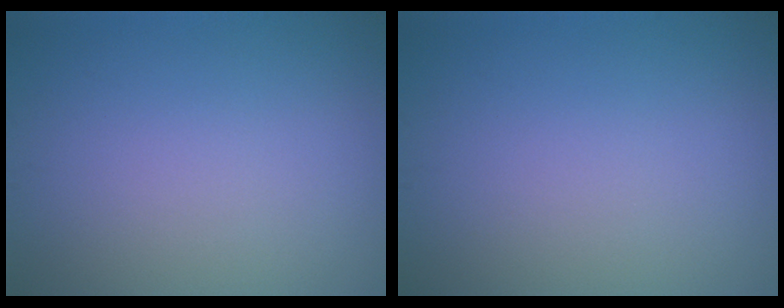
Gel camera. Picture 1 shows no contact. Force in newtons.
{"total": 0.0}